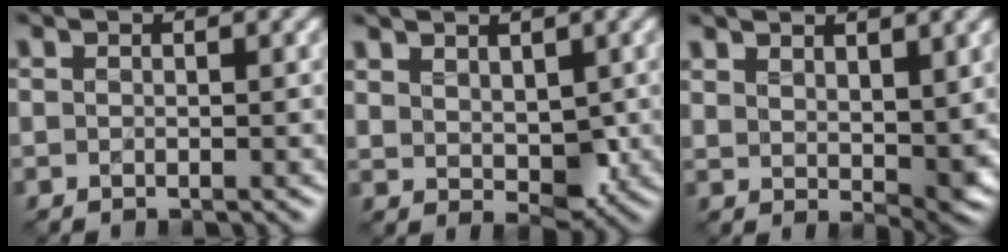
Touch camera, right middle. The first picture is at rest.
{"total": 3.2, "force": [1.1, 1.9, 2.4], "torque": [-0.043, -0.006, 0.027]}
{"total": 4.0, "force": [2.2, 1.7, 2.8], "torque": [-0.060, -0.004, 0.049]}